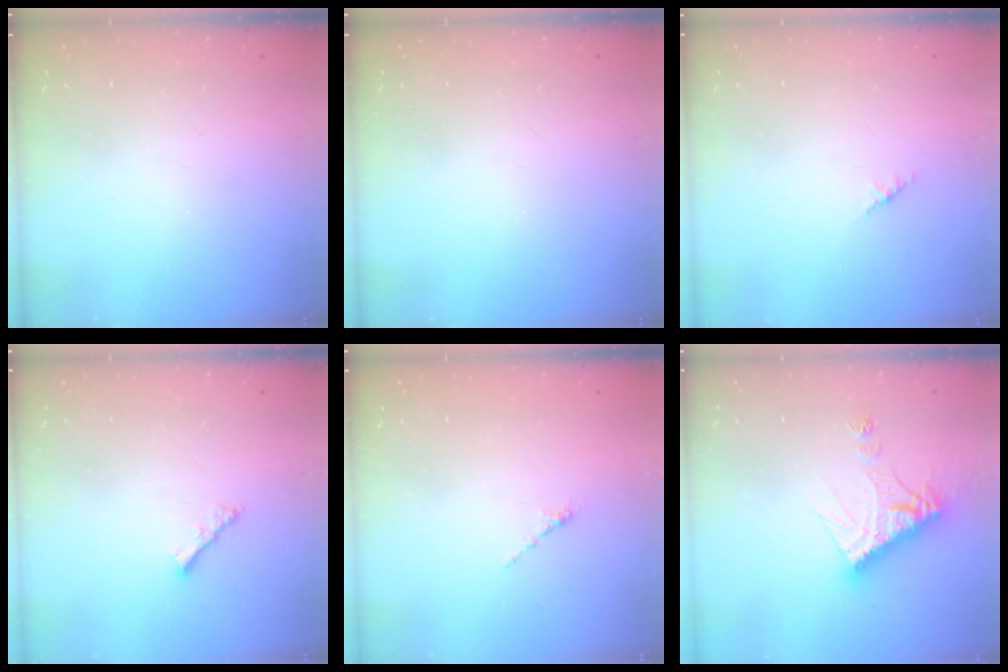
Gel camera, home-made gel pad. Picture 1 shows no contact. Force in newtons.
{"total": 0.0}
{"total": 1.4, "press": 1.3, "slide": 0.4}
{"total": 2.5, "press": 2.4, "slide": 0.5}
{"total": 0.0}
{"total": 11.2, "press": 11.2, "slide": 1.0}